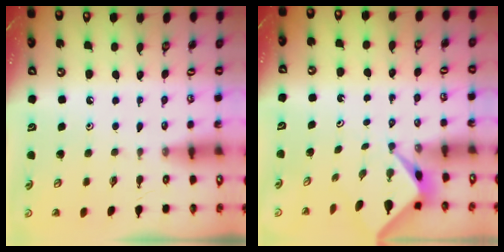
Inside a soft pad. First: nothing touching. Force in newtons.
{"total": 2.3, "press": 2.3, "slide": 0.3}